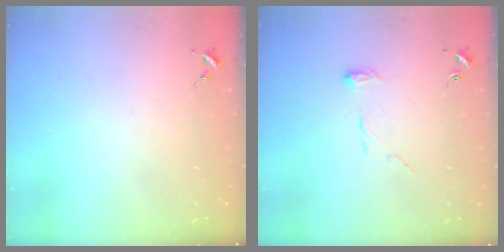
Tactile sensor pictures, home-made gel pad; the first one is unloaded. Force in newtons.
{"total": 8.3, "press": 8.3, "slide": 0.6}